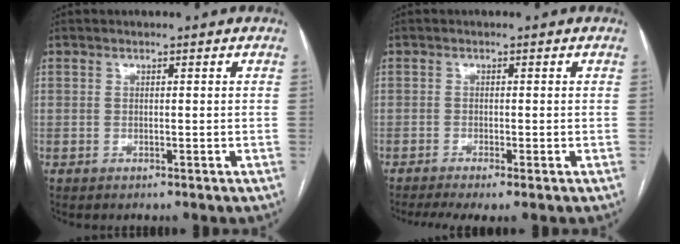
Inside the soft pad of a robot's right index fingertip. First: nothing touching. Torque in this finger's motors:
{"motor_torque": [0.41, -0.27, 0.07, 0.04]}